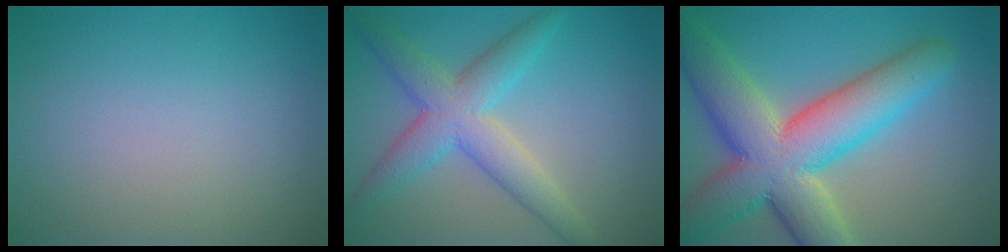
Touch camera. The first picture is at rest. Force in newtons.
{"total": 5.5, "press": 5.5, "slide": 0.2}
{"total": 12.1, "press": 12.1, "slide": 0.7}